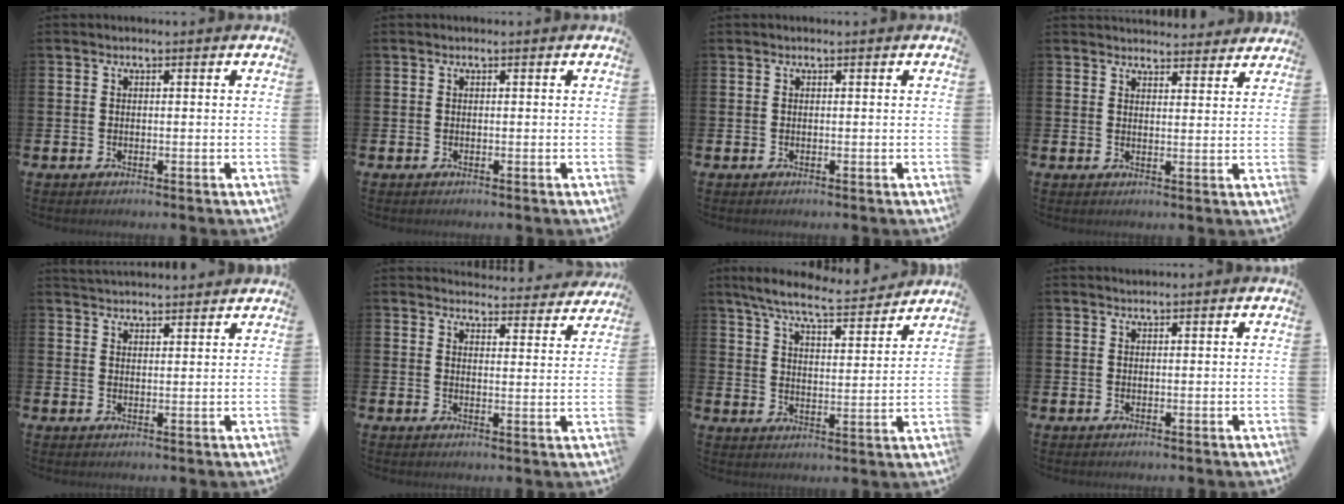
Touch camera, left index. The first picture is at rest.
{"total": 0.0}
{"total": 0.0}
{"total": 3.8, "force": [3.7, 0.6, -0.2], "torque": [0.005, -0.026, 0.067]}
{"total": 2.9, "force": [2.9, 0.2, -0.1], "torque": [-0.002, -0.014, 0.053]}
{"total": 4.0, "force": [3.9, 0.7, 0.3], "torque": [-0.008, -0.031, 0.068]}
{"total": 7.7, "force": [7.1, 0.7, 2.8], "torque": [-0.077, -0.044, 0.124]}
{"total": 0.5, "force": [0.5, 0.0, 0.0], "torque": [0.001, -0.001, 0.011]}